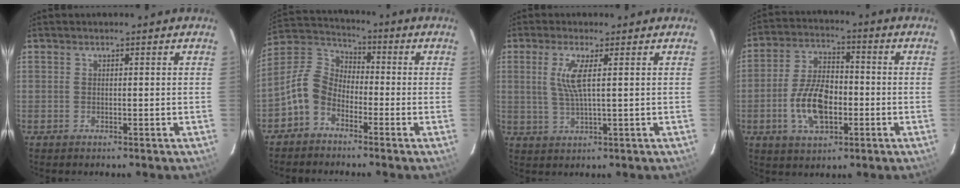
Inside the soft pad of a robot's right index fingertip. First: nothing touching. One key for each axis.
{"total": 8.3, "fx": -4.7, "fy": 5.5, "fz": 4.1, "tx": -0.090, "ty": 0.022, "tz": -0.105}
{"total": 5.1, "fx": 1.3, "fy": 0.4, "fz": 4.9, "tx": -0.103, "ty": -0.004, "tz": 0.026}
{"total": 11.7, "fx": -3.2, "fy": 6.3, "fz": 9.4, "tx": -0.191, "ty": 0.010, "tz": -0.053}